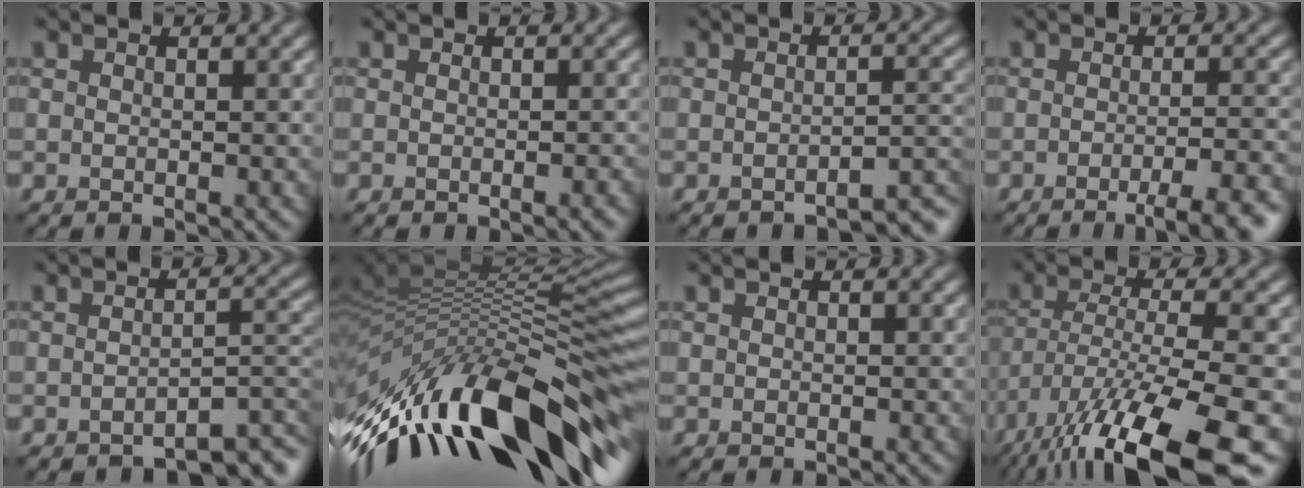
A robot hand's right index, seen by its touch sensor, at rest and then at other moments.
{"total": 0.8, "force": [-0.5, 0.1, 0.5], "torque": [-0.002, 0.001, -0.011]}
{"total": 3.9, "force": [-3.4, 0.6, 1.7], "torque": [-0.015, 0.009, -0.044]}
{"total": 5.2, "force": [-2.9, 1.1, 4.1], "torque": [-0.045, 0.006, -0.039]}
{"total": 4.1, "force": [-3.2, 0.9, 2.4], "torque": [-0.024, 0.002, -0.043]}
{"total": 14.9, "force": [-4.5, 5.2, 13.2], "torque": [-0.228, 0.029, -0.084]}
{"total": 0.0}
{"total": 14.0, "force": [-8.8, 3.5, 10.2], "torque": [-0.194, -0.020, -0.142]}